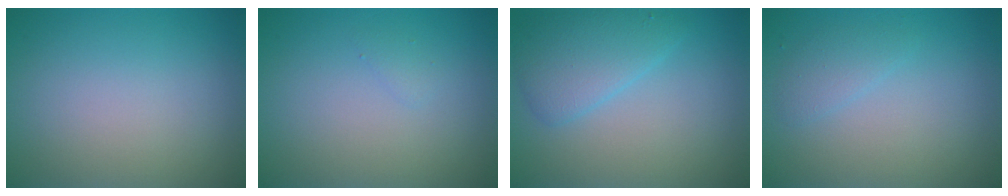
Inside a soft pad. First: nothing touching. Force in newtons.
{"total": 0.5, "press": 0.5, "slide": 0.1}
{"total": 3.5, "press": 3.5, "slide": 0.2}
{"total": 1.3, "press": 1.3, "slide": 0.0}